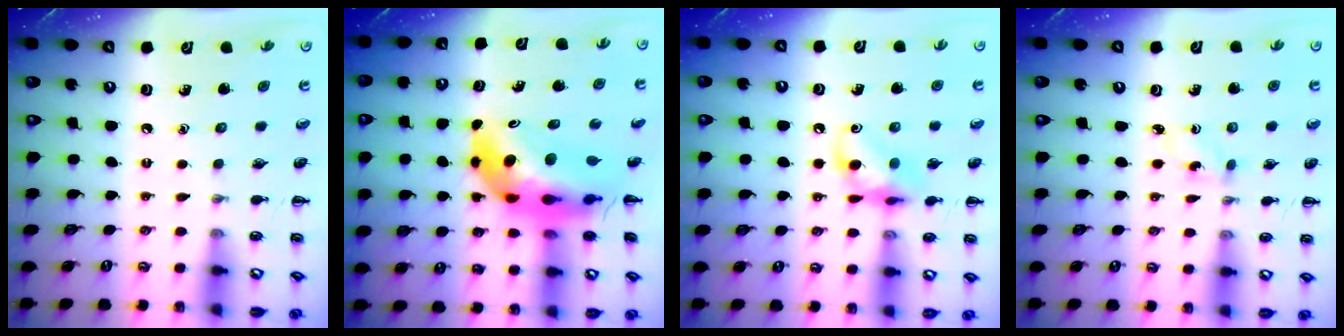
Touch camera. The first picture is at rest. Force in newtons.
{"total": 10.8, "press": 10.3, "slide": 3.3}
{"total": 11.5, "press": 11.4, "slide": 1.8}
{"total": 2.2, "press": 2.1, "slide": 0.8}